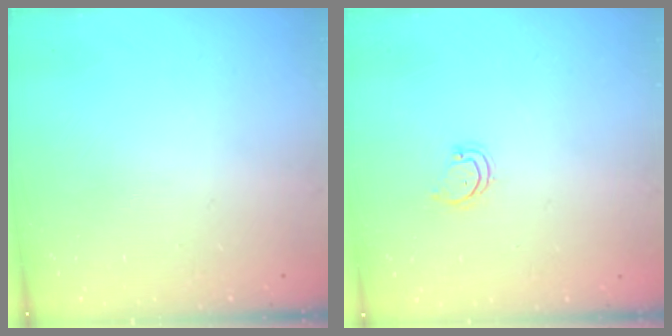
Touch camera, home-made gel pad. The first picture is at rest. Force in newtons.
{"total": 2.8, "press": 2.8, "slide": 0.3}